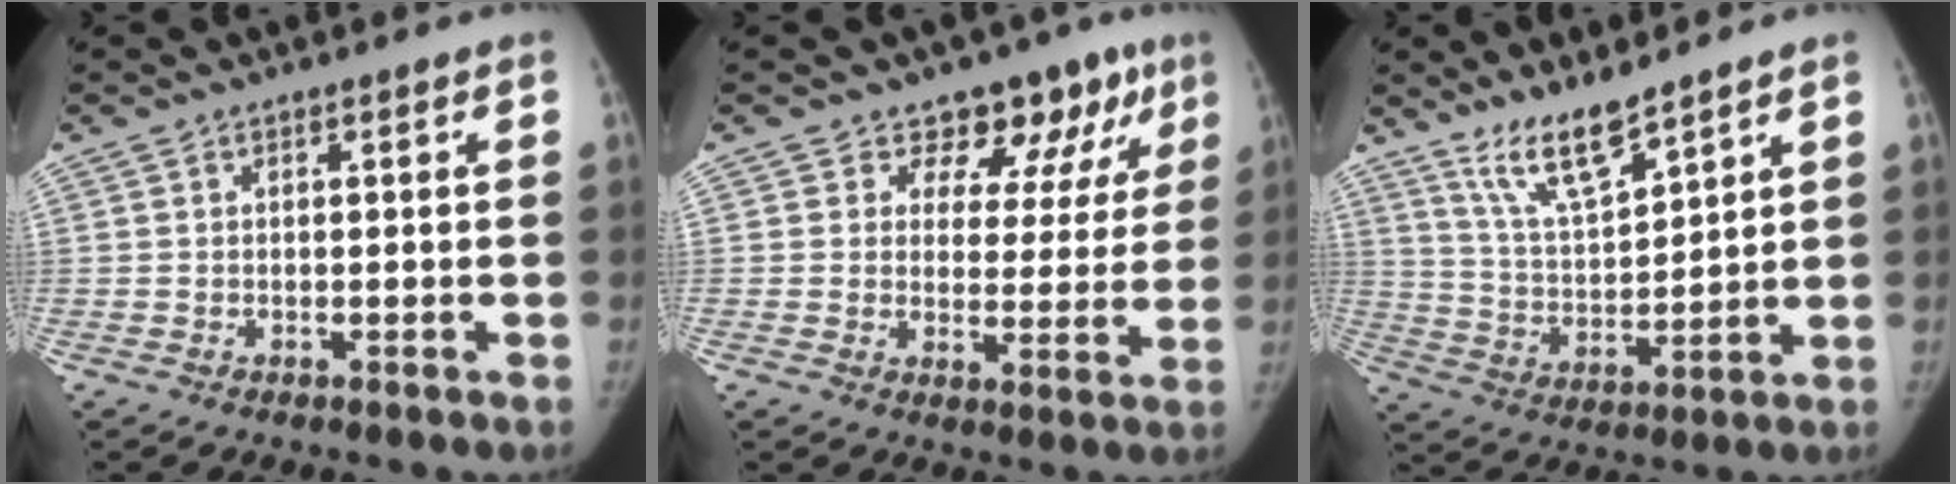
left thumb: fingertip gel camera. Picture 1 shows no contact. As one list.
[{"total": 11.6, "force": [7.9, 7.8, 3.5], "torque": [0.012, -0.031, 0.080]}, {"total": 9.8, "force": [7.8, 2.0, 5.6], "torque": [-0.096, -0.059, 0.160]}]